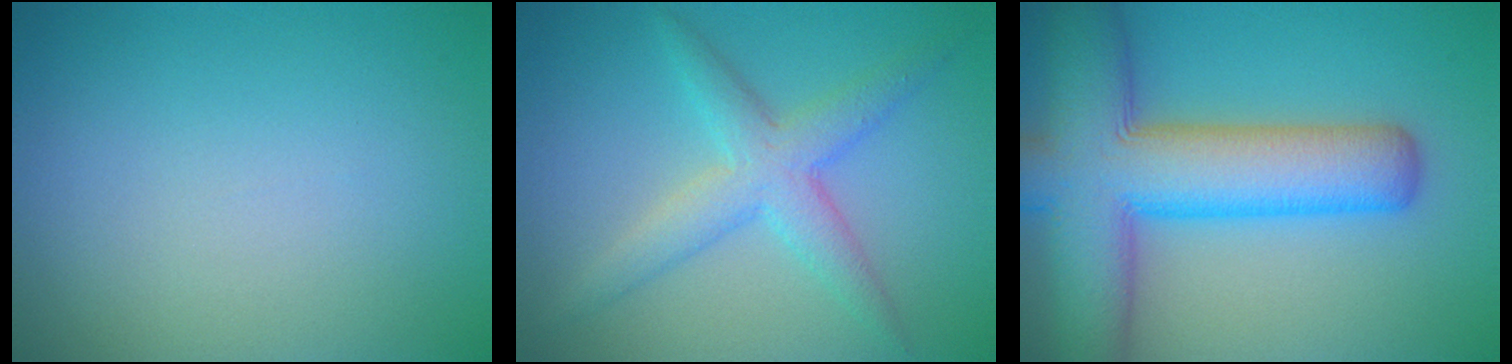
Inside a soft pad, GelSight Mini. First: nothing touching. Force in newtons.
{"total": 4.1, "press": 4.1, "slide": 0.1}
{"total": 11.3, "press": 11.3, "slide": 0.5}